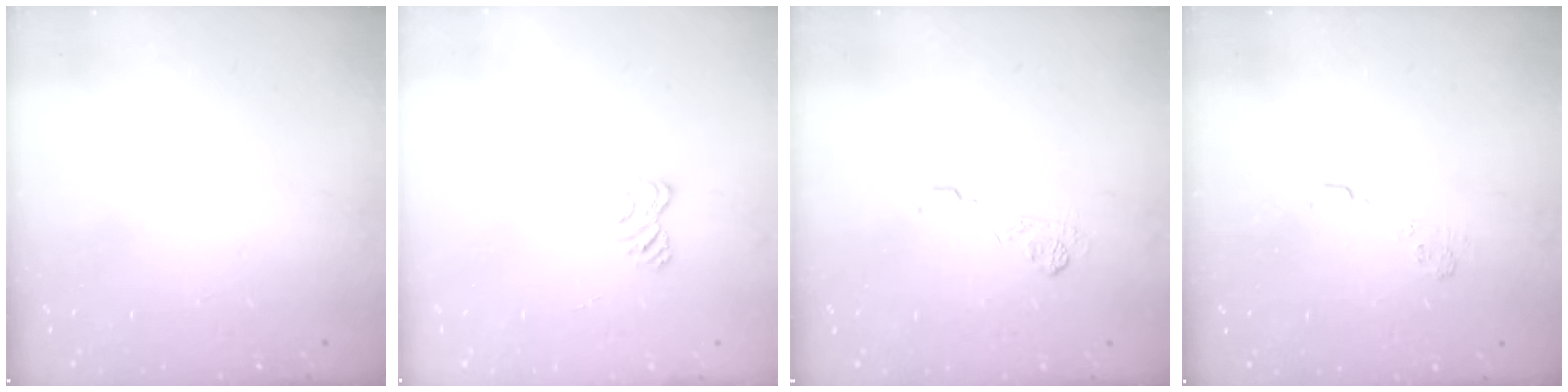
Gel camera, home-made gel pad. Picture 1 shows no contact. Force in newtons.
{"total": 2.5, "press": 2.2, "slide": 1.2}
{"total": 7.6, "press": 7.5, "slide": 1.6}
{"total": 5.7, "press": 5.5, "slide": 1.2}